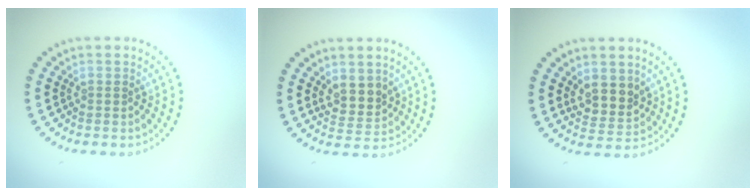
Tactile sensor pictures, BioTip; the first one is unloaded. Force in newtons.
{"total": 2.5, "press": 2.2, "slide": 1.1}
{"total": 3.0, "press": 2.6, "slide": 1.4}